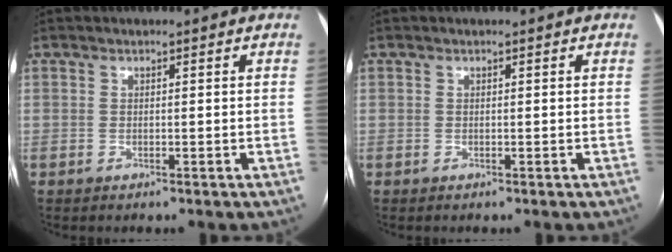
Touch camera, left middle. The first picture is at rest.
{"total": 0.0}